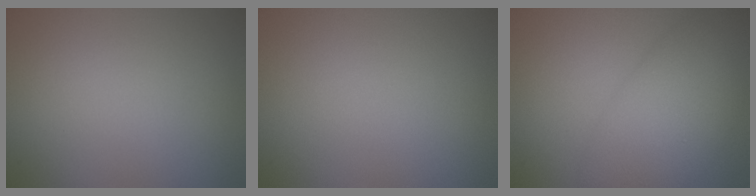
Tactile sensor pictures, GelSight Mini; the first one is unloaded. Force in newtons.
{"total": 0.0}
{"total": 7.2, "press": 7.2, "slide": 0.3}